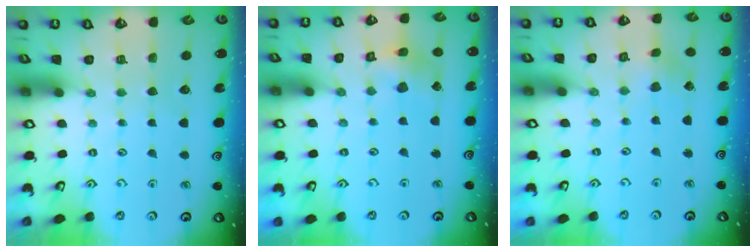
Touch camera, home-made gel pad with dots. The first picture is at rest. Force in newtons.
{"total": 6.6, "press": 6.6, "slide": 0.5}
{"total": 1.3, "press": 1.3, "slide": 0.1}